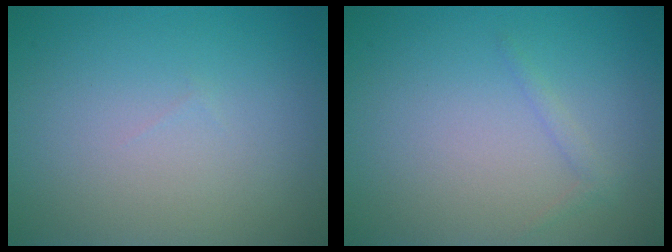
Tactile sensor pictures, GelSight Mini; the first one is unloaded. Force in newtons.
{"total": 0.8, "press": 0.8, "slide": 0.1}